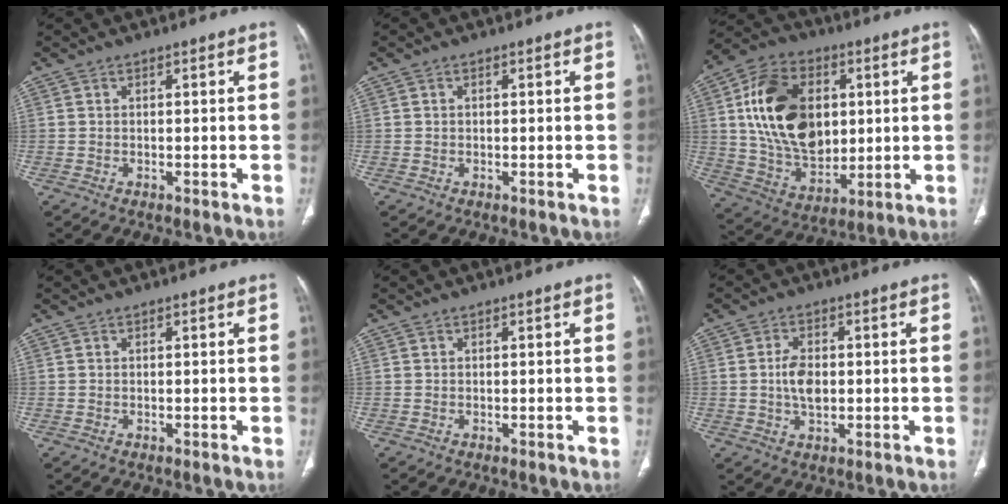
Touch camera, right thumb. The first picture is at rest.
{"total": 0.5, "force": [0.1, 0.4, 0.3], "torque": [-0.004, 0.002, -0.001]}
{"total": 21.2, "force": [3.9, 14.4, 15.1], "torque": [-0.240, -0.008, 0.079]}
{"total": 0.0}
{"total": 0.0}
{"total": 5.2, "force": [0.0, 3.1, 4.2], "torque": [-0.073, 0.002, 0.000]}